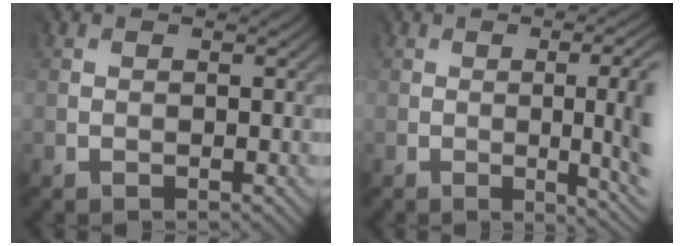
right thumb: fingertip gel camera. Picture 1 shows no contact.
{"total": 9.6, "force": [-0.9, 3.6, 8.8], "torque": [-0.083, 0.008, -0.013]}